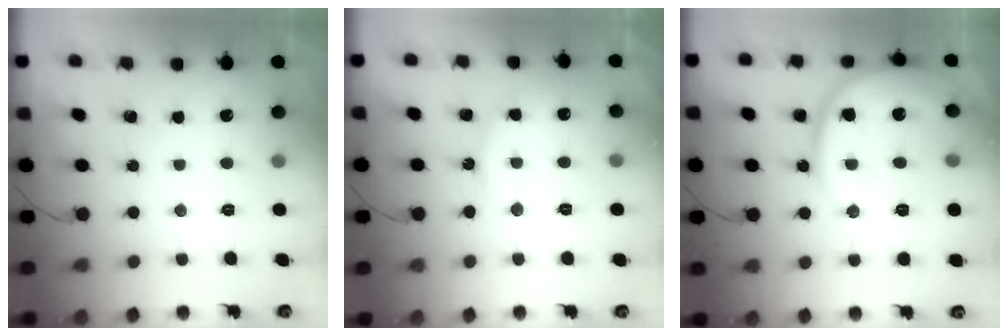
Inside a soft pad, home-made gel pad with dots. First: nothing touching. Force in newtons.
{"total": 9.6, "press": 9.6, "slide": 0.6}
{"total": 17.0, "press": 16.8, "slide": 2.1}